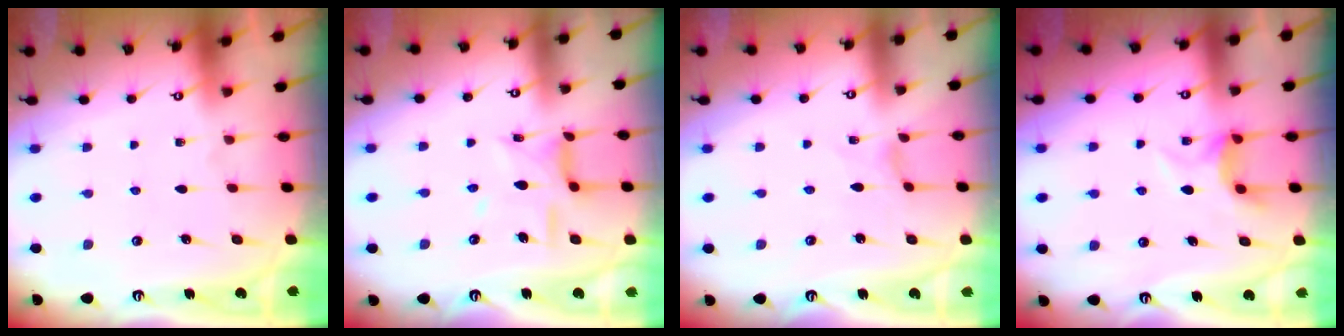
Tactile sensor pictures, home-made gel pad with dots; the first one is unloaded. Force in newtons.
{"total": 10.6, "press": 10.6, "slide": 0.7}
{"total": 0.0}
{"total": 5.9, "press": 5.9, "slide": 0.4}